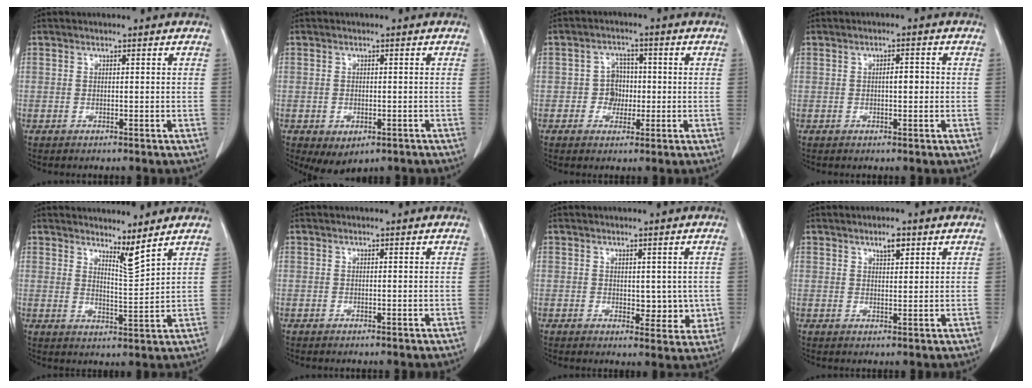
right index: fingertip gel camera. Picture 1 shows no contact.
{"total": 4.1, "force": [-2.2, 2.4, 2.5], "torque": [-0.036, -0.006, -0.022]}
{"total": 3.9, "force": [-0.6, 3.6, 1.4], "torque": [-0.018, 0.012, -0.008]}
{"total": 2.1, "force": [-0.1, 0.7, 1.9], "torque": [-0.033, 0.004, -0.002]}
{"total": 3.8, "force": [3.4, -0.5, 1.7], "torque": [-0.034, -0.023, 0.064]}
{"total": 0.0}
{"total": 4.6, "force": [0.1, 2.9, 3.6], "torque": [-0.028, -0.008, 0.006]}
{"total": 2.4, "force": [1.5, 0.8, 1.7], "torque": [-0.031, -0.001, 0.026]}